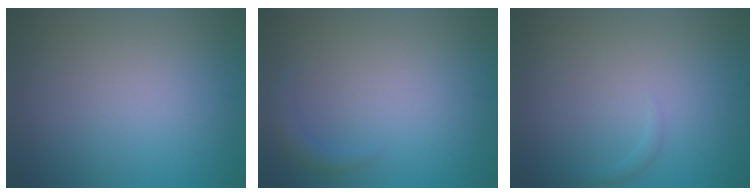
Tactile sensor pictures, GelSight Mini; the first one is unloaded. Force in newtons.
{"total": 1.2, "press": 1.2, "slide": 0.1}
{"total": 0.5, "press": 0.5, "slide": 0.1}